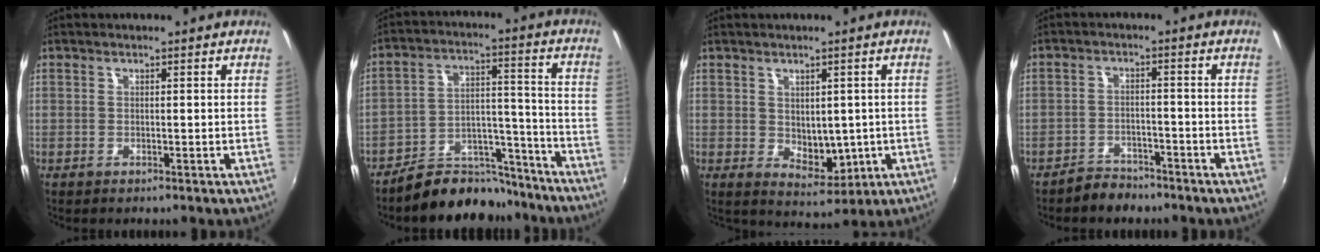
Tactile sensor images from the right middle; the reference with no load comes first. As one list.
[{"total": 13.5, "force": [-12.0, 5.3, 3.2], "torque": [-0.052, 0.049, -0.173]}, {"total": 5.3, "force": [0.0, 3.8, 3.7], "torque": [-0.057, -0.008, 0.014]}, {"total": 4.6, "force": [-4.0, 2.1, 0.7], "torque": [-0.028, 0.011, -0.063]}]